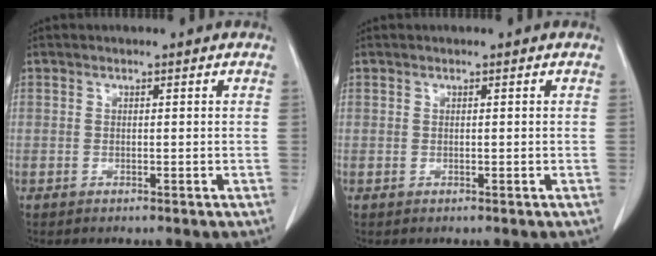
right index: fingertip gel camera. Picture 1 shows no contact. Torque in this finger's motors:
{"motor_torque": [0.00, 0.00, 0.00, 0.01]}